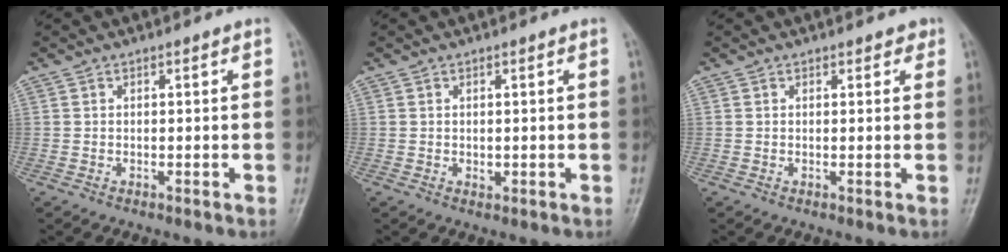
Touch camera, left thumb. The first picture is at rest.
{"total": 1.1, "force": [0.2, 0.7, 0.8], "torque": [-0.009, -0.003, 0.008]}
{"total": 1.4, "force": [1.0, 0.8, 0.5], "torque": [0.006, -0.003, 0.007]}